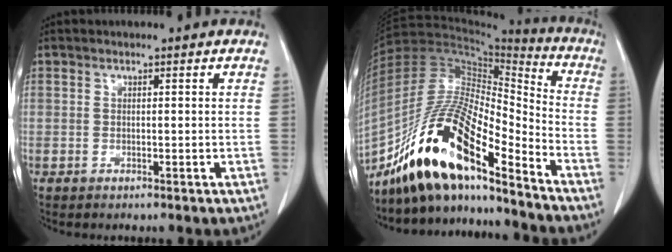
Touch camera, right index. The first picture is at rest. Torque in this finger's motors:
{"motor_torque": [1.16, -0.97, 1.05, 0.21]}